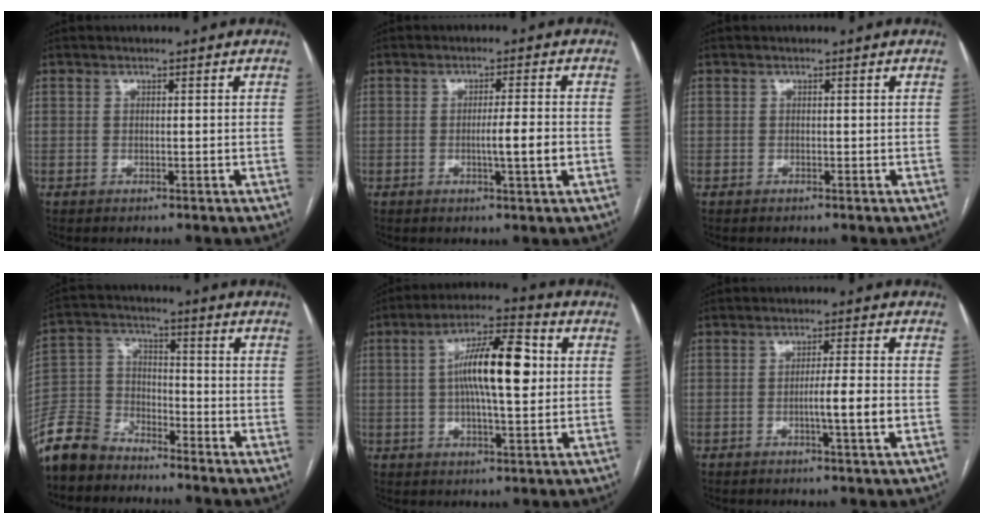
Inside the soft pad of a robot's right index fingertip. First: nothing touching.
{"total": 4.8, "force": [-1.1, -0.4, 4.6], "torque": [-0.071, -0.005, -0.017]}
{"total": 0.0}
{"total": 10.2, "force": [-8.9, 4.4, 2.1], "torque": [-0.055, 0.003, -0.182]}
{"total": 12.9, "force": [1.7, 2.9, 12.5], "torque": [-0.219, 0.025, 0.022]}
{"total": 5.2, "force": [-1.3, -0.6, 5.0], "torque": [-0.076, -0.005, -0.023]}